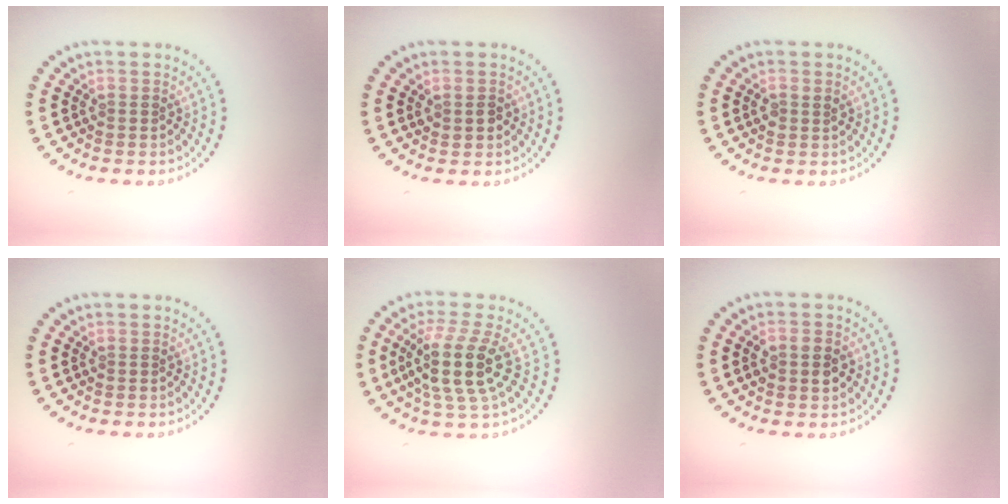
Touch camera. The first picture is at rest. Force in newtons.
{"total": 1.4, "press": 1.3, "slide": 0.3}
{"total": 1.0, "press": 0.9, "slide": 0.4}
{"total": 0.0}
{"total": 4.7, "press": 3.8, "slide": 2.8}
{"total": 2.8, "press": 2.8, "slide": 0.1}